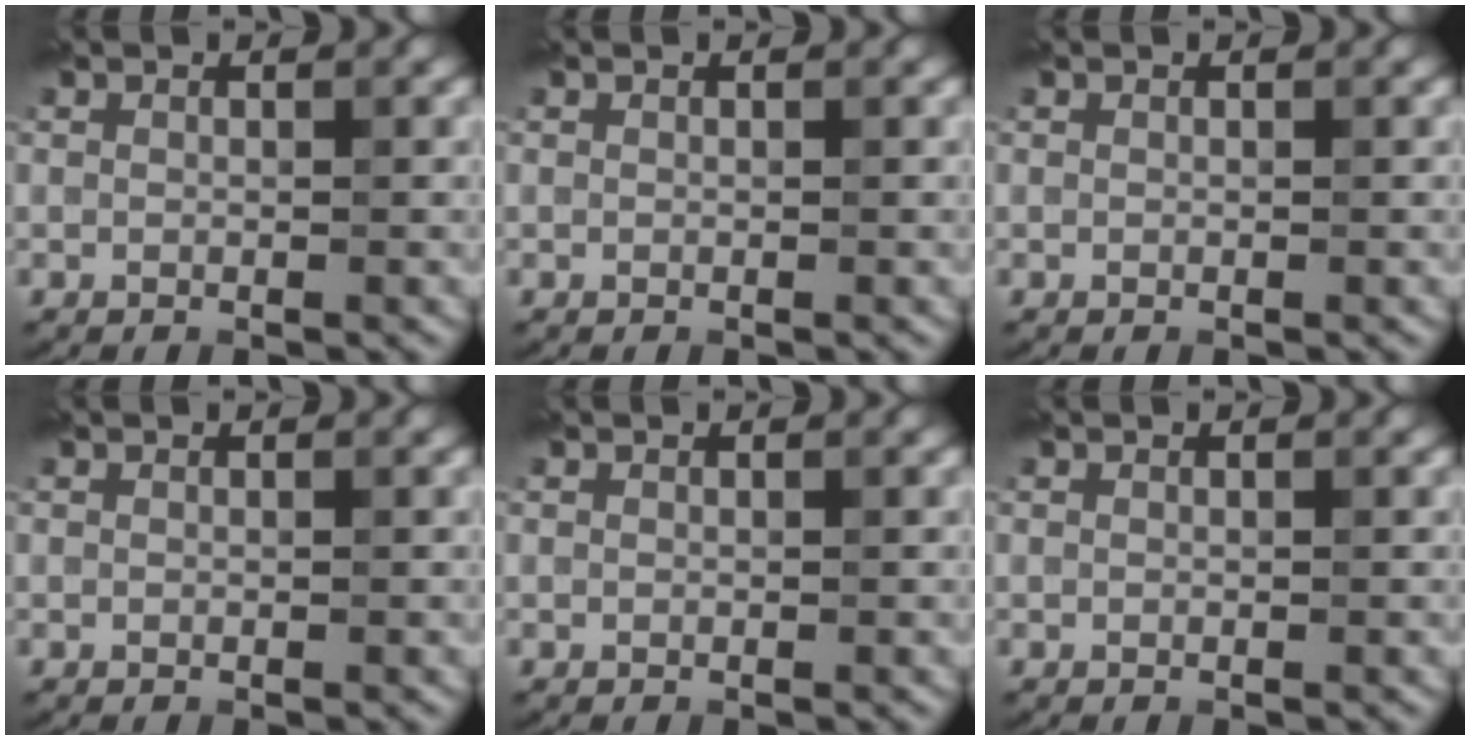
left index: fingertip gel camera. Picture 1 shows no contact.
{"total": 0.0}
{"total": 0.0}
{"total": 0.0}
{"total": 0.0}
{"total": 0.0}